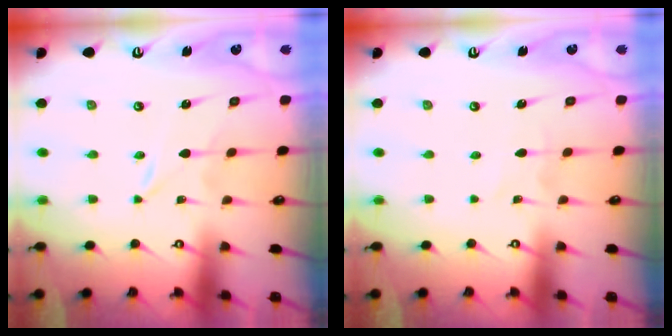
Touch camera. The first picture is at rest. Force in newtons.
{"total": 1.5, "press": 1.5, "slide": 0.1}